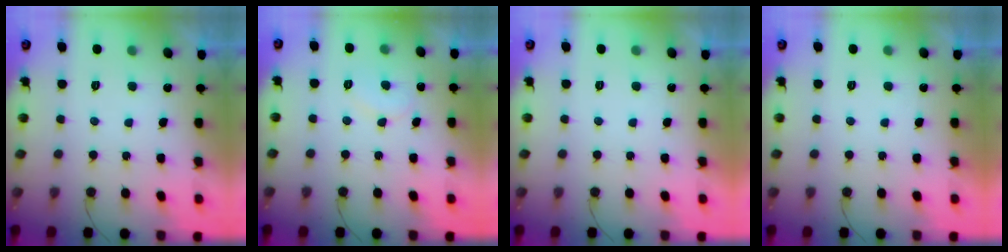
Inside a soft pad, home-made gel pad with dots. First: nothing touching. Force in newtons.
{"total": 7.3, "press": 7.3, "slide": 0.5}
{"total": 1.7, "press": 1.7, "slide": 0.0}
{"total": 1.8, "press": 1.8, "slide": 0.0}